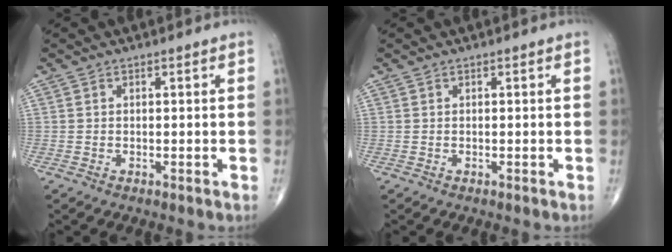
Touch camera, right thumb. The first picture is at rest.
{"total": 0.0}